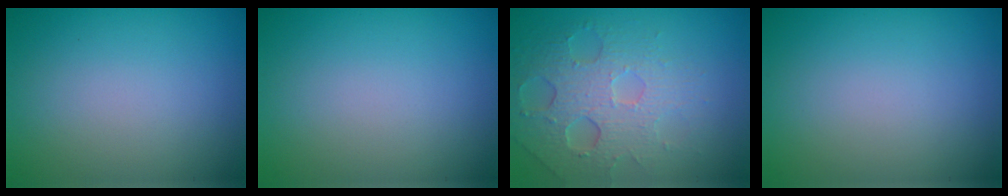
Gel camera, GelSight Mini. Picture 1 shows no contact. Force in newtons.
{"total": 0.0}
{"total": 5.1, "press": 4.2, "slide": 2.9}
{"total": 0.0}